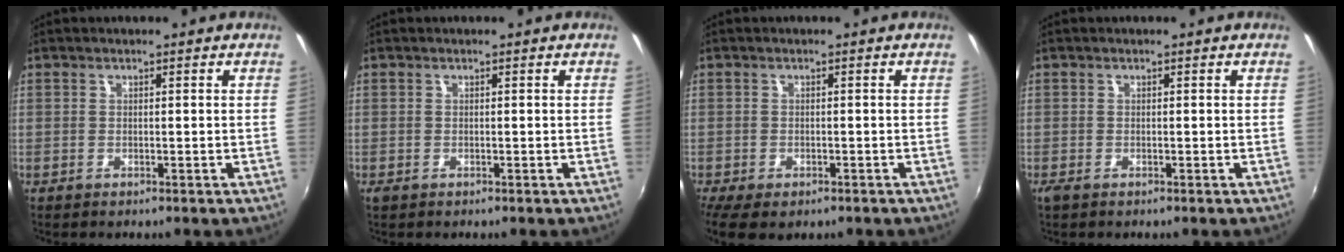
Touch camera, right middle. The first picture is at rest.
{"total": 0.0}
{"total": 7.1, "force": [-4.5, 3.3, 4.3], "torque": [-0.102, -0.032, -0.072]}
{"total": 0.7, "force": [-0.4, 0.3, 0.5], "torque": [-0.011, -0.003, -0.009]}